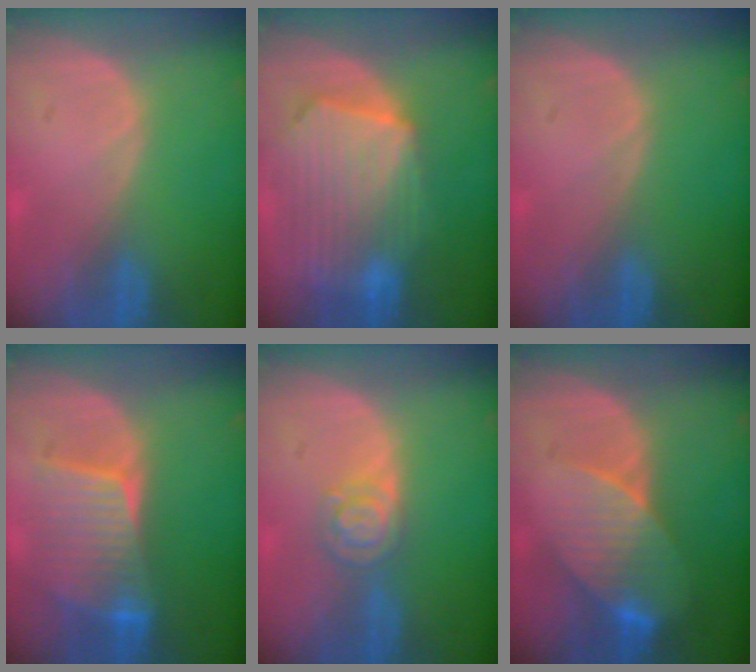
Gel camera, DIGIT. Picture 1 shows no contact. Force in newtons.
{"total": 10.9, "press": 9.5, "slide": 5.2}
{"total": 0.0}
{"total": 7.8, "press": 7.7, "slide": 1.7}
{"total": 4.7, "press": 4.1, "slide": 2.3}
{"total": 8.4, "press": 7.6, "slide": 3.6}